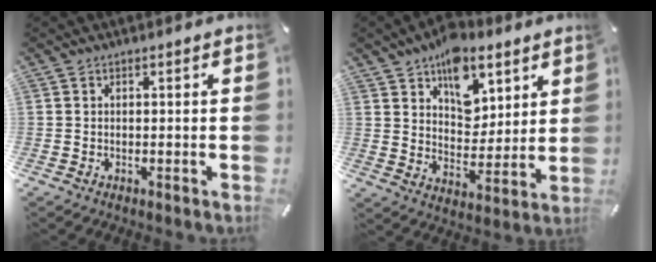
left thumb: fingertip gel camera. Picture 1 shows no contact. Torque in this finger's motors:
{"motor_torque": [2.45, 2.40, 1.37, -1.40, 0.37]}